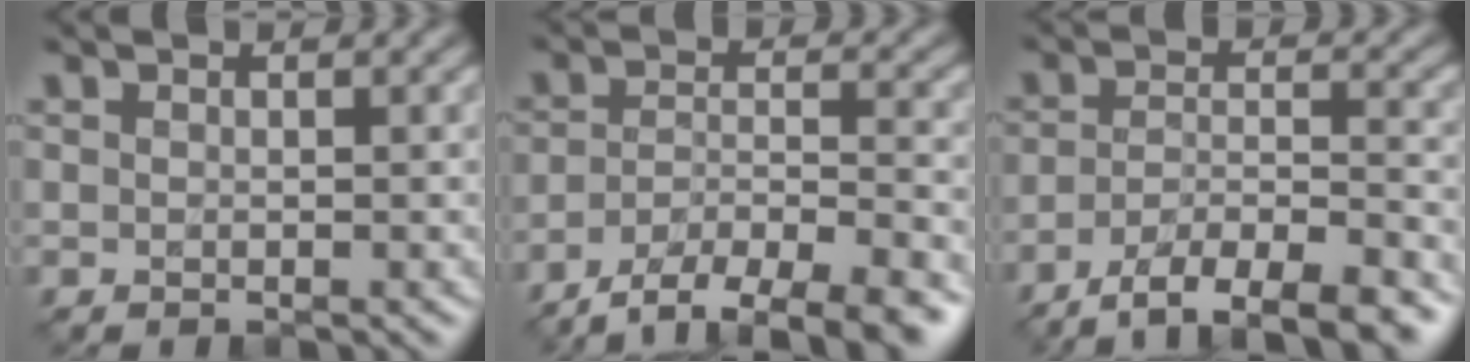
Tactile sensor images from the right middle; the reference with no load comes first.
{"total": 8.8, "force": [-6.9, 2.5, 5.0], "torque": [-0.077, -0.013, -0.111]}
{"total": 8.2, "force": [-6.3, 2.1, 4.9], "torque": [-0.076, -0.007, -0.101]}